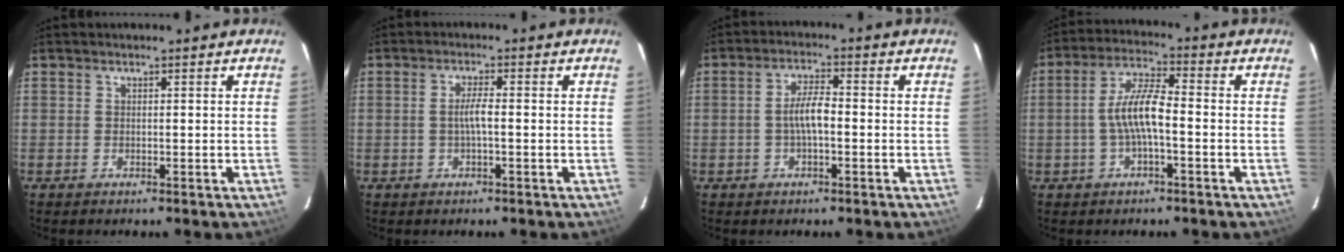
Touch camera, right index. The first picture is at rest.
{"total": 2.9, "force": [-0.5, 0.3, 2.8], "torque": [-0.055, 0.003, -0.008]}
{"total": 5.2, "force": [-1.0, 1.5, 4.9], "torque": [-0.097, 0.009, -0.018]}
{"total": 7.8, "force": [-1.6, 1.8, 7.5], "torque": [-0.154, 0.011, -0.030]}